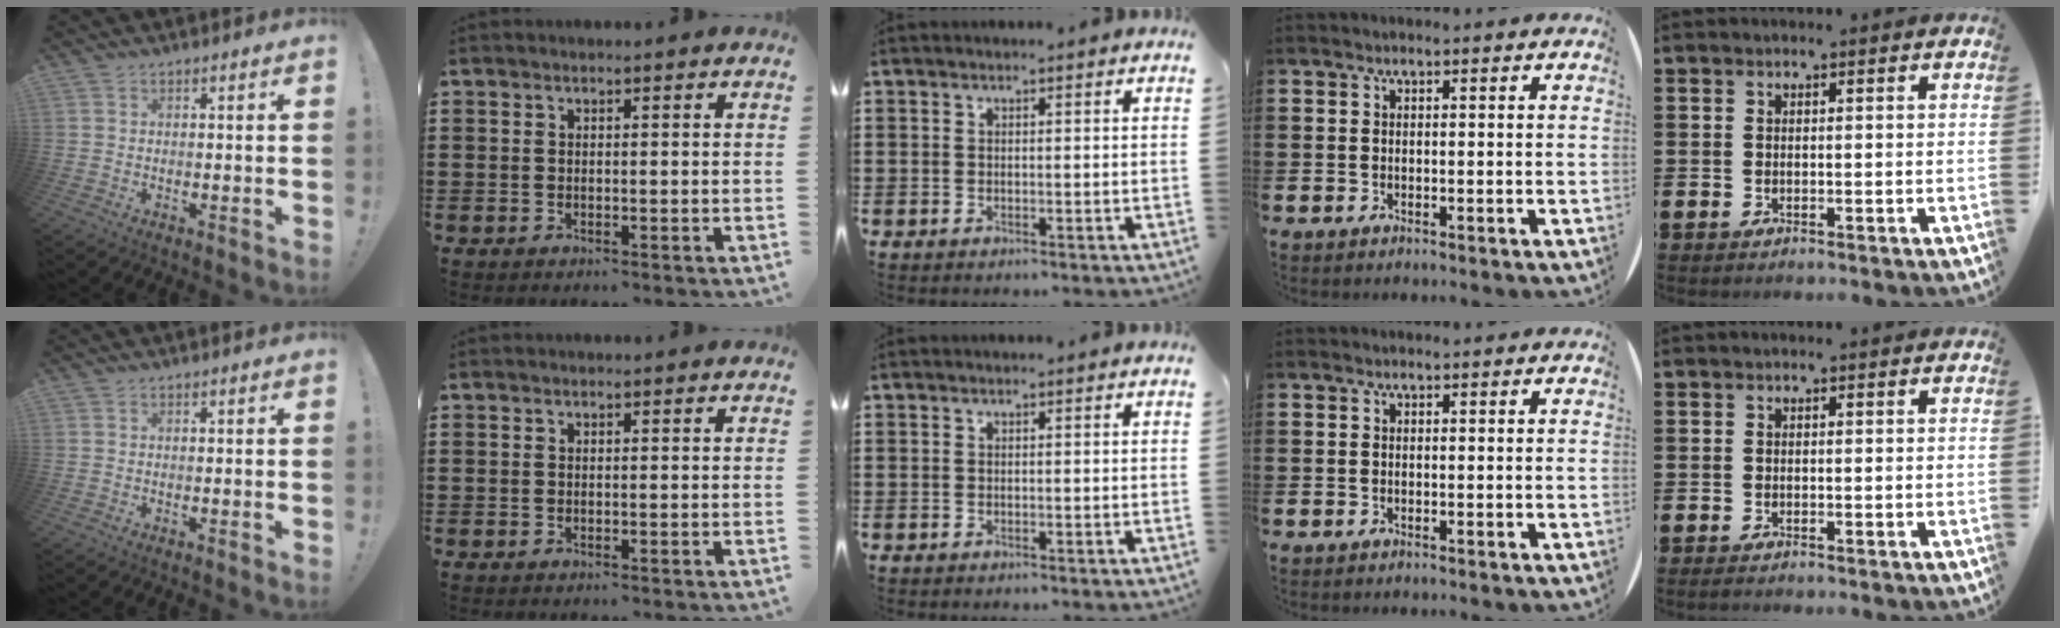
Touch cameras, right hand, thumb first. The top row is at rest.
{}